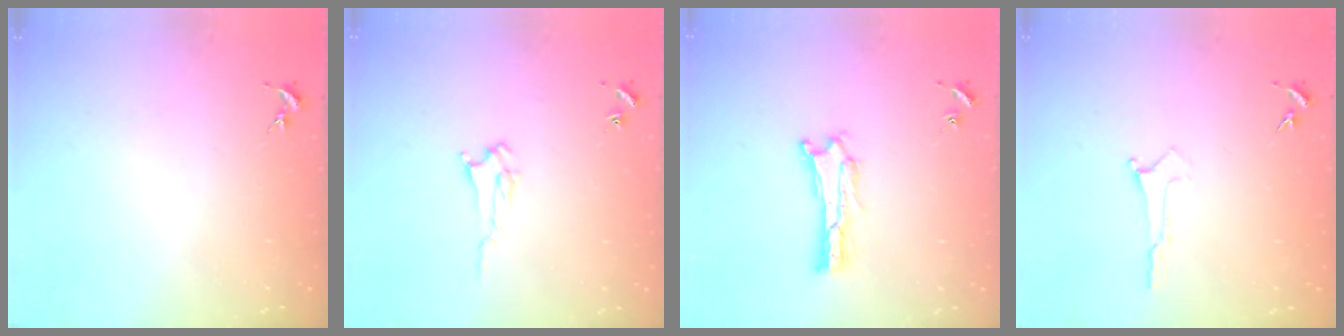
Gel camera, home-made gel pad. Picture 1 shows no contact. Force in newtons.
{"total": 2.8, "press": 2.8, "slide": 0.4}
{"total": 0.6, "press": 0.5, "slide": 0.2}
{"total": 0.0}